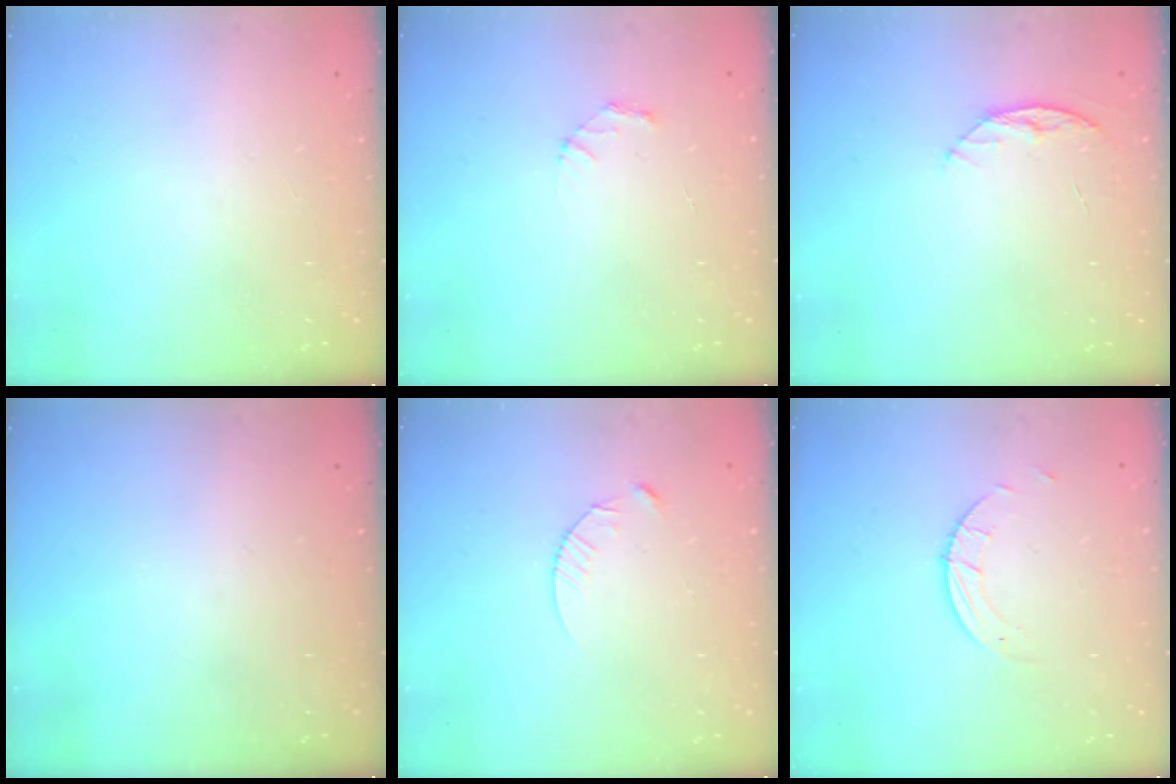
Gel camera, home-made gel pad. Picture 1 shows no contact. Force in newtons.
{"total": 2.1, "press": 2.1, "slide": 0.2}
{"total": 5.6, "press": 5.6, "slide": 0.6}
{"total": 0.0}
{"total": 4.7, "press": 4.7, "slide": 0.6}
{"total": 1.9, "press": 1.9, "slide": 0.1}